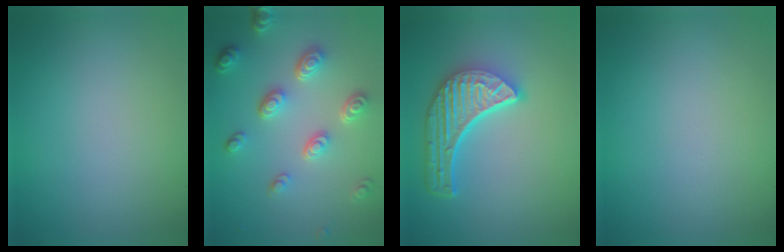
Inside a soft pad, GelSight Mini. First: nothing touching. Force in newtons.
{"total": 4.7, "press": 3.6, "slide": 3.1}
{"total": 6.0, "press": 4.6, "slide": 3.9}
{"total": 0.0}